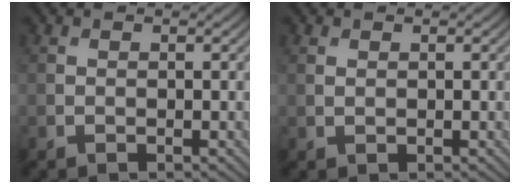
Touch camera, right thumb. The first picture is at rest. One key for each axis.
{"total": 0.7, "fx": 0.4, "fy": 0.4, "fz": 0.4, "tx": -0.013, "ty": -0.001, "tz": 0.009}